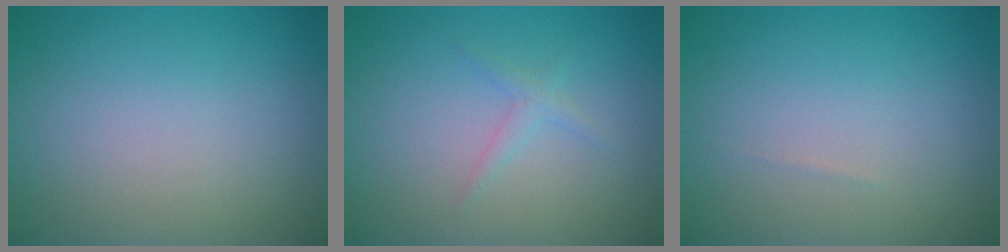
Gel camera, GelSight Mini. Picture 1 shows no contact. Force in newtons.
{"total": 1.1, "press": 1.1, "slide": 0.0}
{"total": 0.0}